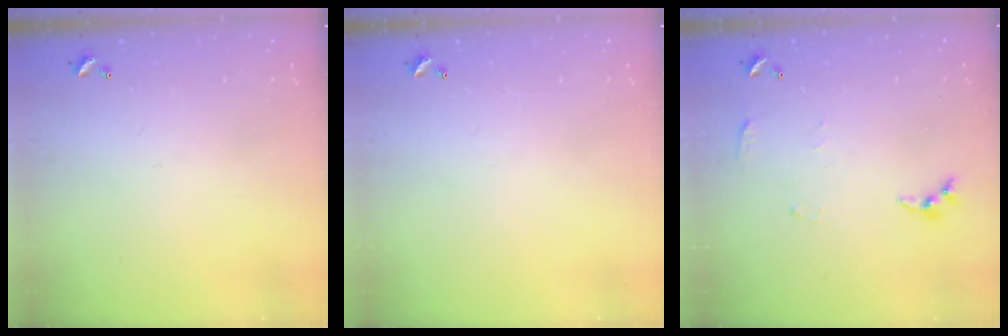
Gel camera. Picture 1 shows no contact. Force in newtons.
{"total": 0.0}
{"total": 4.6, "press": 4.6, "slide": 0.4}